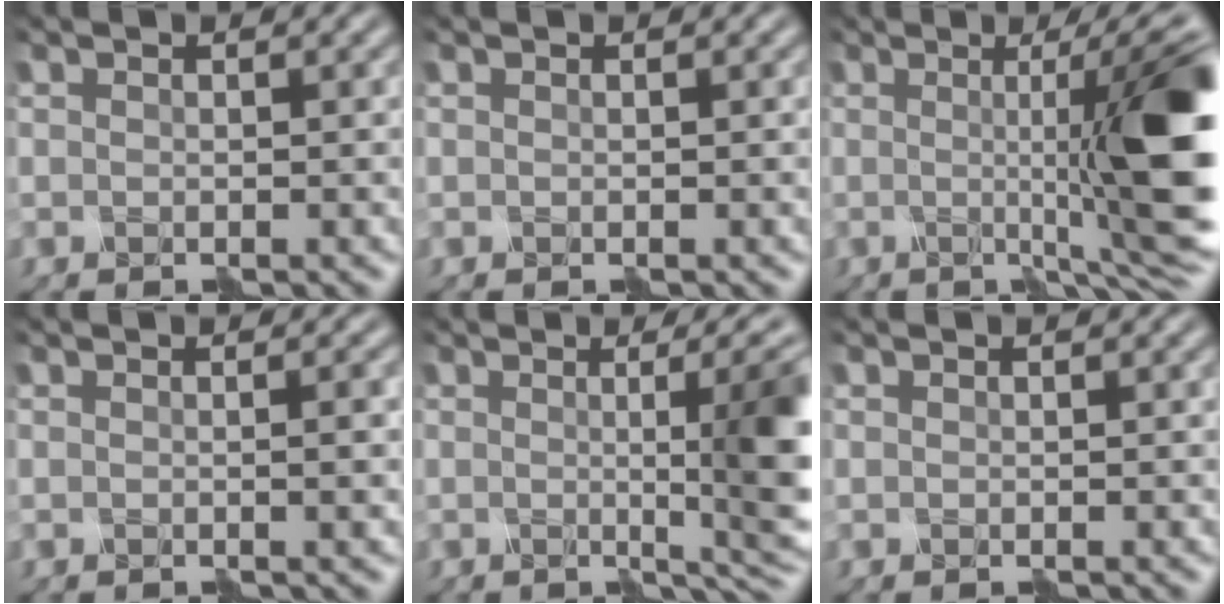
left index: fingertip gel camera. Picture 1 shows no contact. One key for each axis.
{"total": 0.0}
{"total": 12.9, "fx": 0.2, "fy": 2.6, "fz": 12.7, "tx": -0.139, "ty": -0.002, "tz": 0.006}
{"total": 1.8, "fx": 0.0, "fy": 0.5, "fz": 1.8, "tx": -0.018, "ty": 0.003, "tz": -0.005}
{"total": 10.7, "fx": 0.2, "fy": 3.3, "fz": 10.2, "tx": -0.085, "ty": 0.013, "tz": -0.002}
{"total": 0.0}